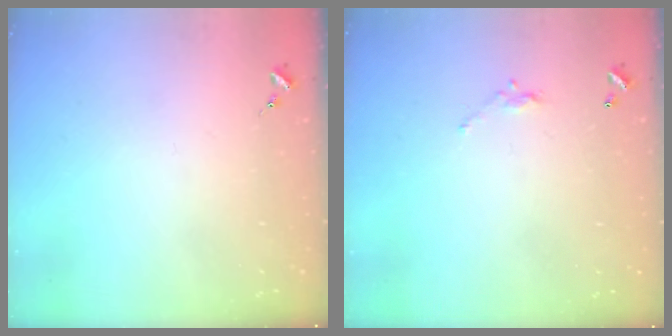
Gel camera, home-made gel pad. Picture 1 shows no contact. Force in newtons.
{"total": 4.8, "press": 4.8, "slide": 0.3}